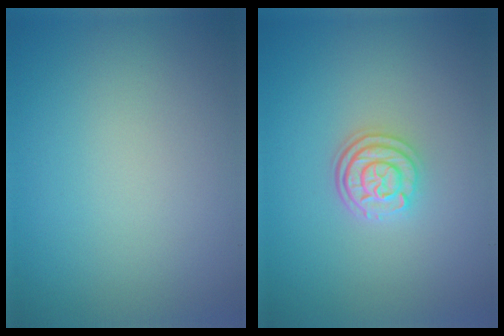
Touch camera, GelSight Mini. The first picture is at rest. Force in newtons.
{"total": 3.1, "press": 2.5, "slide": 1.8}